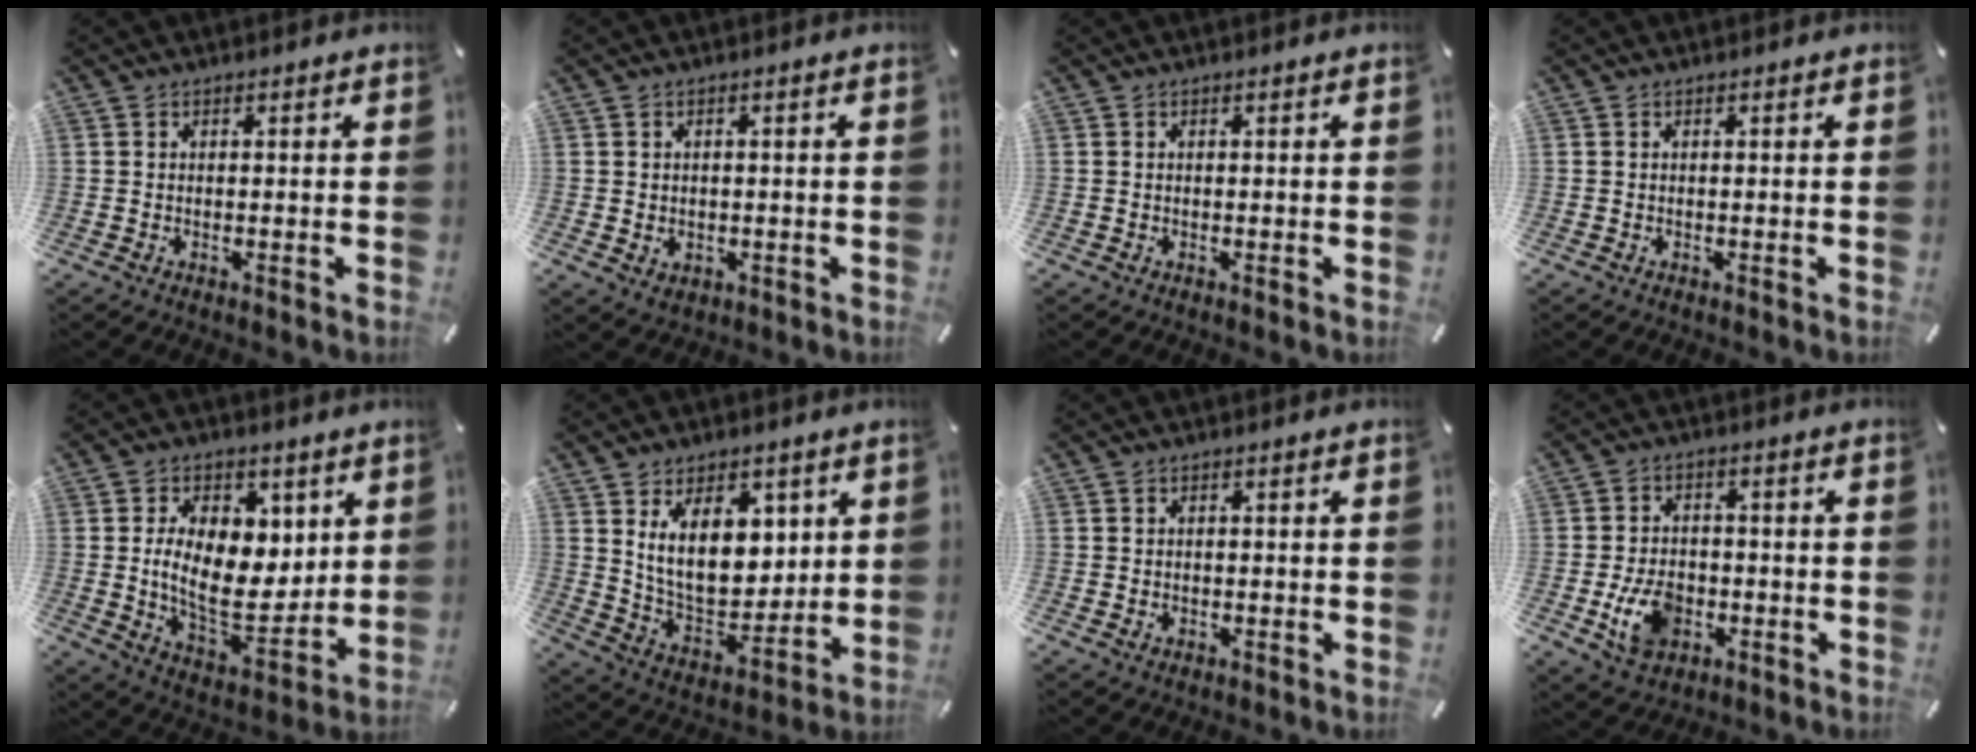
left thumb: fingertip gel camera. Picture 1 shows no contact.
{"total": 2.1, "force": [-0.1, 2.0, 0.6], "torque": [-0.011, 0.004, -0.002]}
{"total": 0.0}
{"total": 0.0}
{"total": 15.3, "force": [2.3, 10.3, 11.1], "torque": [-0.182, -0.028, 0.040]}
{"total": 14.9, "force": [5.8, 9.6, 9.8], "torque": [-0.170, -0.033, 0.106]}
{"total": 0.9, "force": [-0.1, 0.8, 0.4], "torque": [-0.008, 0.004, -0.003]}
{"total": 9.1, "force": [-2.6, 6.6, 5.7], "torque": [-0.113, 0.004, -0.048]}